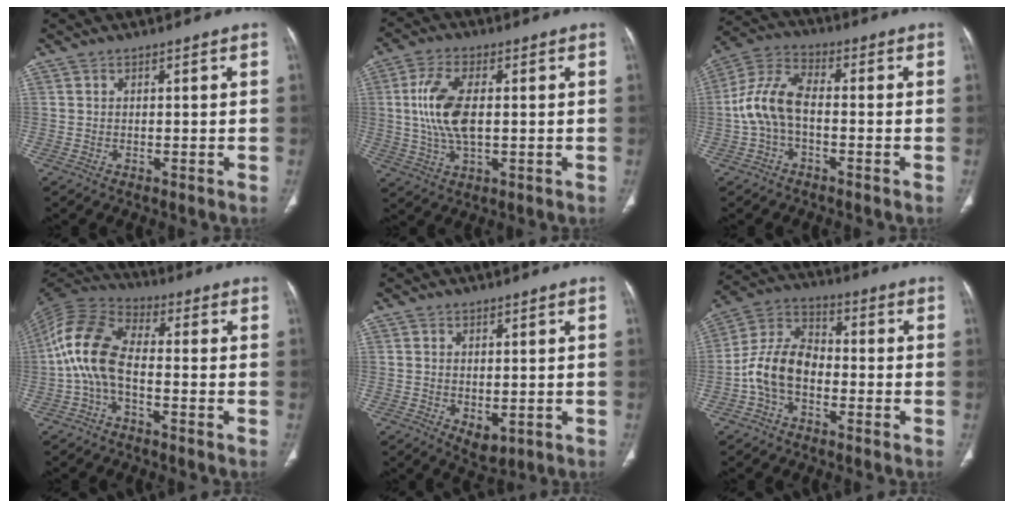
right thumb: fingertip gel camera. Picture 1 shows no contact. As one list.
[{"total": 10.6, "force": [0.9, 5.1, 9.3], "torque": [-0.199, 0.002, 0.020]}, {"total": 9.5, "force": [-1.4, 5.2, 7.8], "torque": [-0.161, 0.033, -0.037]}, {"total": 11.8, "force": [-1.9, 5.9, 10.0], "torque": [-0.212, 0.032, -0.050]}, {"total": 3.6, "force": [-0.6, 2.2, 2.7], "torque": [-0.038, -0.008, 0.005]}, {"total": 10.5, "force": [-3.0, 6.9, 7.4], "torque": [-0.136, 0.039, -0.066]}]